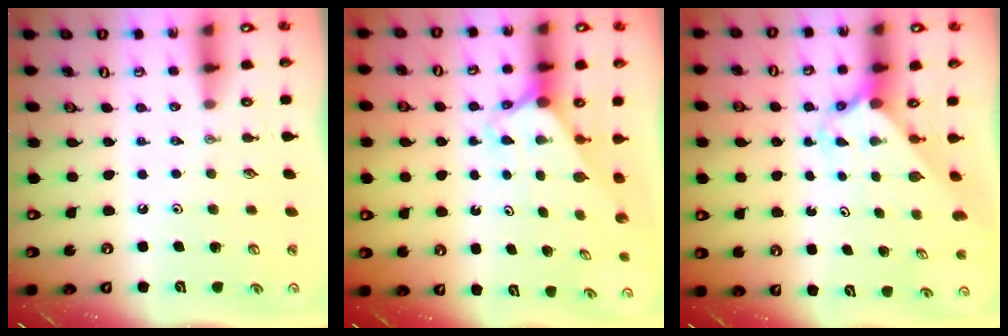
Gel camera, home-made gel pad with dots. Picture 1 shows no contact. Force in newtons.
{"total": 2.2, "press": 2.2, "slide": 0.2}
{"total": 2.4, "press": 2.4, "slide": 0.2}